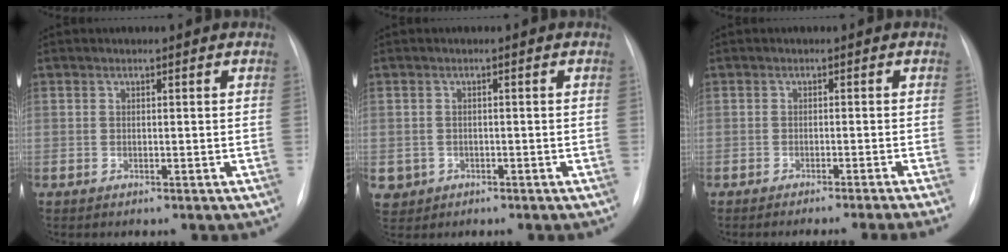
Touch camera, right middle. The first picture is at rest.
{"total": 2.9, "force": [-1.1, 2.7, 0.3], "torque": [-0.008, 0.002, -0.012]}
{"total": 7.8, "force": [-6.7, -2.2, 3.4], "torque": [-0.013, -0.018, -0.084]}